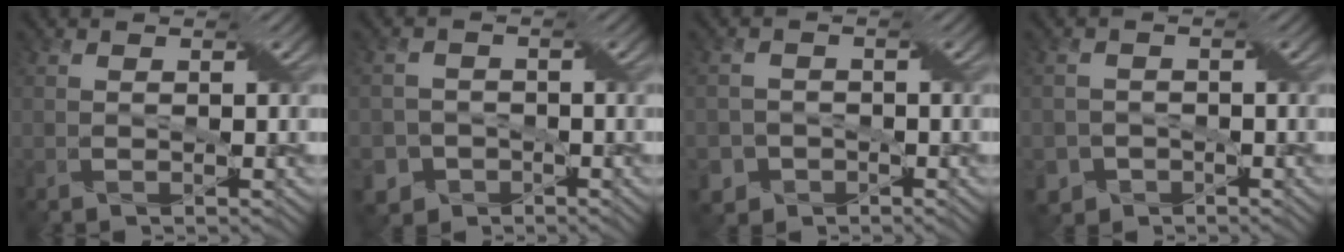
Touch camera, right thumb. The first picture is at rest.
{"total": 4.6, "force": [-2.5, 3.8, 0.8], "torque": [-0.010, -0.002, -0.051]}
{"total": 3.5, "force": [-1.8, 3.0, 0.6], "torque": [-0.003, 0.002, -0.039]}
{"total": 3.5, "force": [-1.9, 2.9, 0.5], "torque": [-0.005, 0.004, -0.036]}